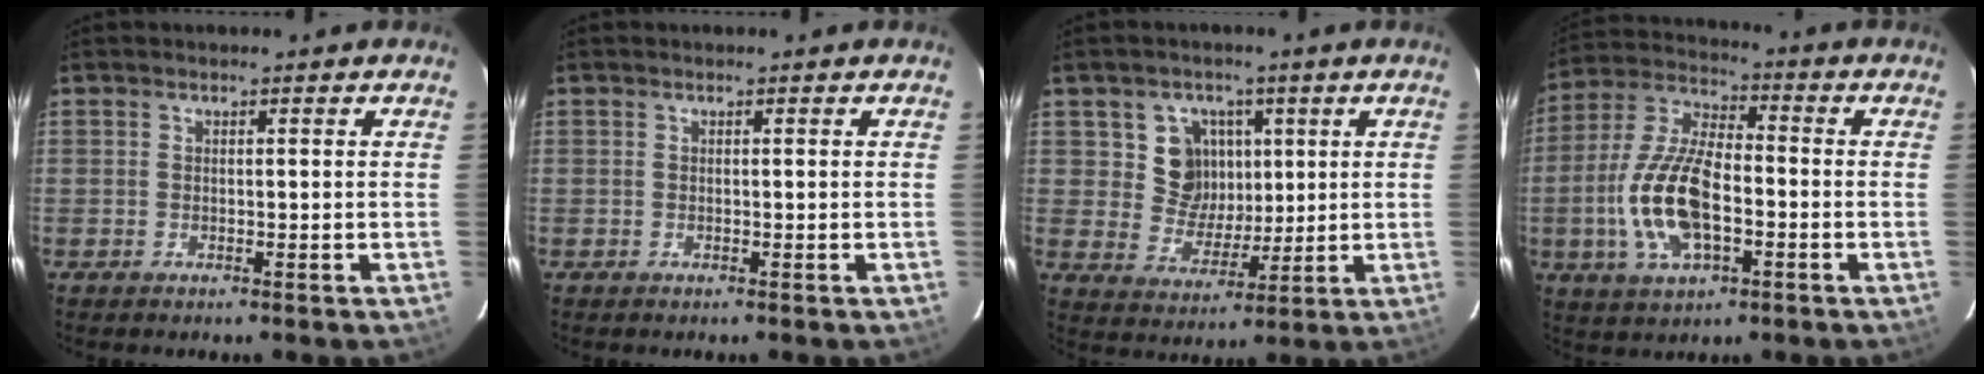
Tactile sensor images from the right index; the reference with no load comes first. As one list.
[{"total": 0.0}, {"total": 8.3, "force": [2.6, 7.6, 2.0], "torque": [-0.042, 0.006, 0.053]}, {"total": 15.3, "force": [-3.6, 6.8, 13.1], "torque": [-0.281, 0.001, -0.068]}]